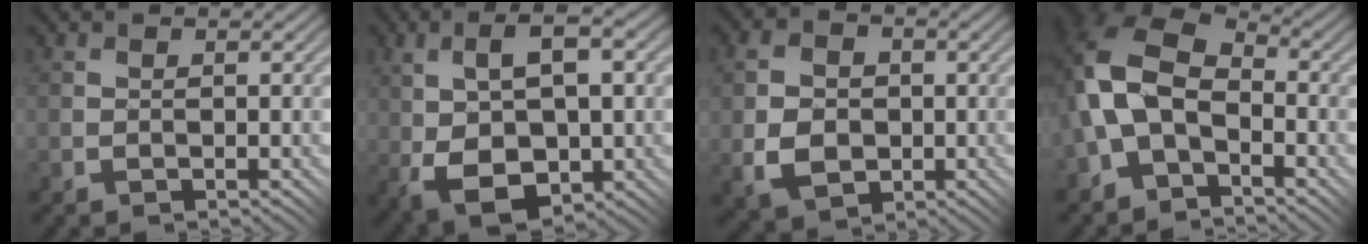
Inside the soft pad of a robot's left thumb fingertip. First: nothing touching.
{"total": 10.9, "force": [0.2, 6.1, 9.0], "torque": [-0.180, -0.015, 0.013]}
{"total": 6.2, "force": [-0.8, 5.0, 3.6], "torque": [-0.078, -0.009, -0.024]}
{"total": 11.6, "force": [-2.5, 7.6, 8.5], "torque": [-0.189, 0.006, -0.062]}